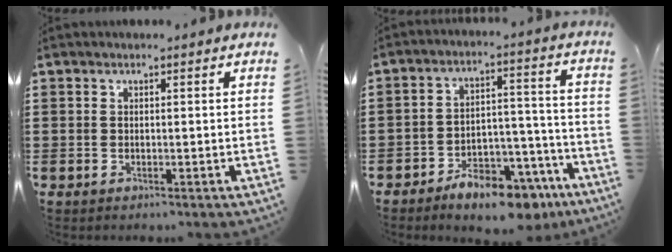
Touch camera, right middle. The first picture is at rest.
{"total": 8.4, "force": [-7.3, 2.8, 3.3], "torque": [-0.045, 0.032, -0.134]}